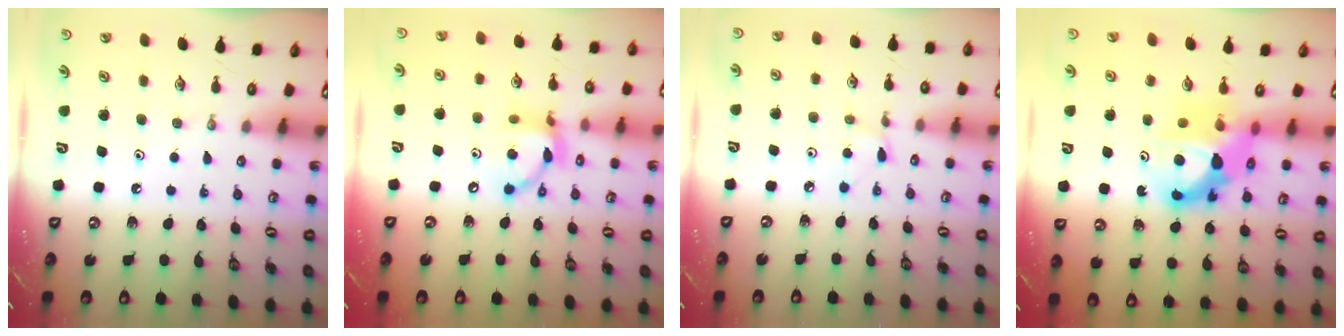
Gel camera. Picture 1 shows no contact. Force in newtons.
{"total": 12.6, "press": 12.6, "slide": 1.1}
{"total": 2.8, "press": 2.7, "slide": 0.4}
{"total": 12.1, "press": 12.1, "slide": 1.3}